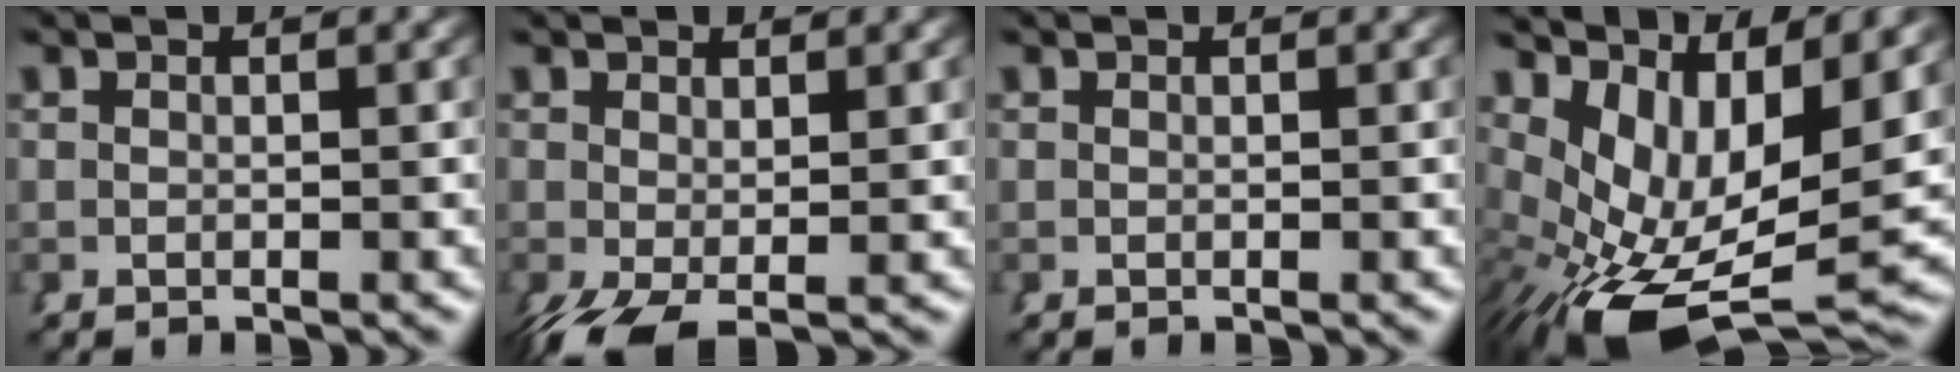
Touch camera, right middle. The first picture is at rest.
{"total": 2.5, "force": [-1.2, 0.9, 2.0], "torque": [-0.034, -0.024, -0.002]}
{"total": 0.0}
{"total": 11.9, "force": [-1.2, 7.5, 9.2], "torque": [-0.172, -0.048, 0.005]}